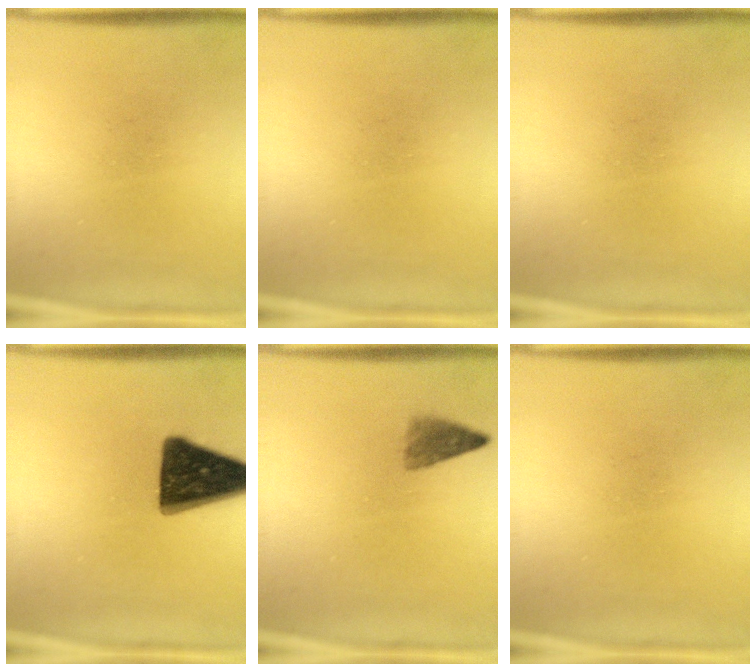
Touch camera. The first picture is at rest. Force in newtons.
{"total": 0.0}
{"total": 0.0}
{"total": 15.8}
{"total": 2.4}
{"total": 0.0}